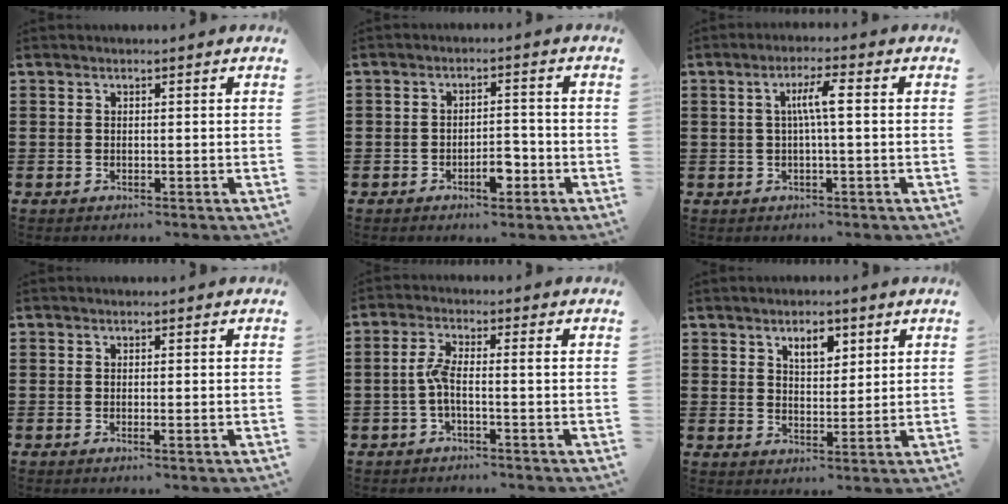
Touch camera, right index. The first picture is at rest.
{"total": 4.2, "force": [-2.2, 1.9, 3.1], "torque": [-0.051, 0.007, -0.039]}
{"total": 4.3, "force": [0.3, 0.3, 4.3], "torque": [-0.081, 0.002, 0.000]}
{"total": 0.6, "force": [-0.1, -0.1, 0.6], "torque": [-0.010, -0.003, -0.002]}
{"total": 4.0, "force": [-0.7, 0.7, 3.9], "torque": [-0.094, -0.004, -0.023]}
{"total": 4.3, "force": [2.5, 2.2, 2.6], "torque": [-0.037, -0.002, 0.040]}